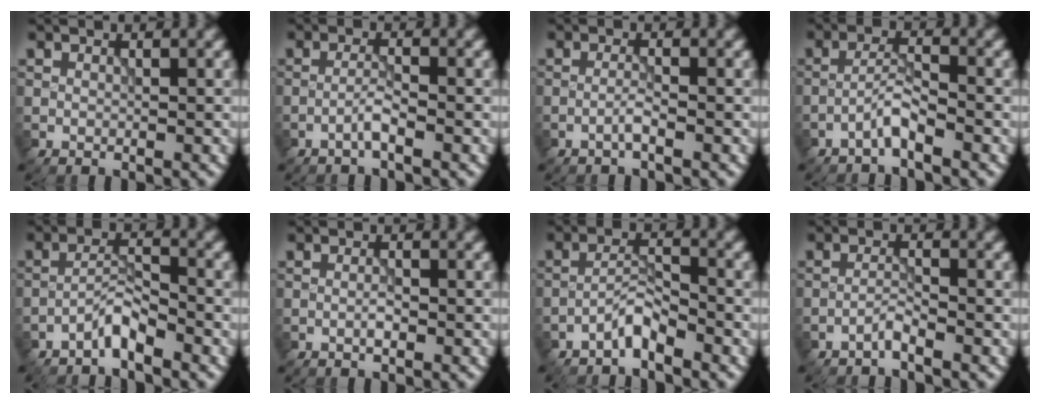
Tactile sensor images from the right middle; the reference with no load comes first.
{"total": 1.6, "force": [-1.0, 0.0, 1.2], "torque": [-0.023, 0.008, -0.023]}
{"total": 1.2, "force": [-0.7, 0.0, 1.0], "torque": [-0.016, 0.006, -0.017]}
{"total": 2.1, "force": [-1.6, 0.1, 1.3], "torque": [-0.025, 0.011, -0.038]}
{"total": 2.3, "force": [-1.9, 0.3, 1.2], "torque": [-0.022, 0.011, -0.042]}
{"total": 1.0, "force": [-0.4, 0.2, 0.9], "torque": [-0.017, 0.000, -0.007]}
{"total": 2.2, "force": [-1.9, 0.3, 1.2], "torque": [-0.021, 0.011, -0.041]}
{"total": 1.3, "force": [-1.1, 0.0, 0.7], "torque": [-0.010, 0.007, -0.027]}